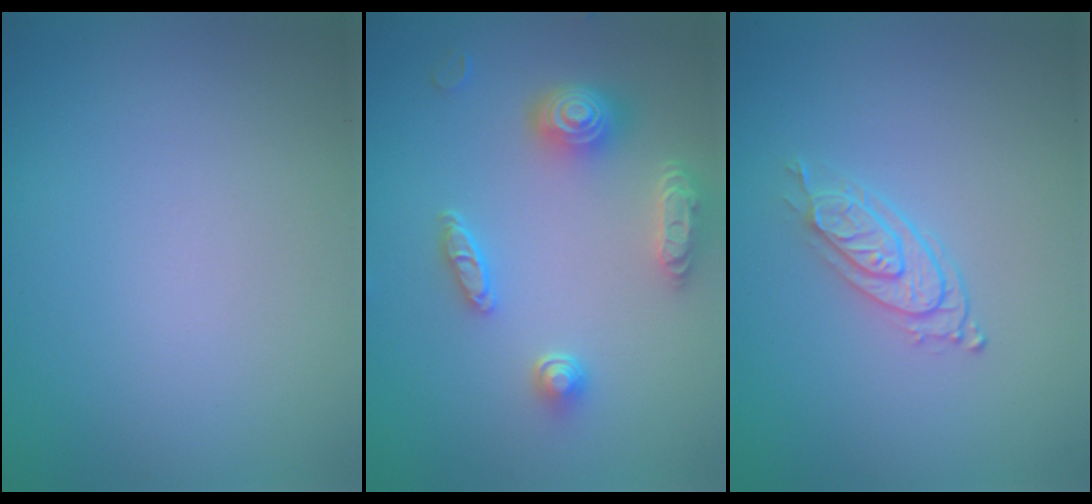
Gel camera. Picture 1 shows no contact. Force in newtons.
{"total": 4.7, "press": 3.9, "slide": 2.5}
{"total": 2.8, "press": 2.2, "slide": 1.7}